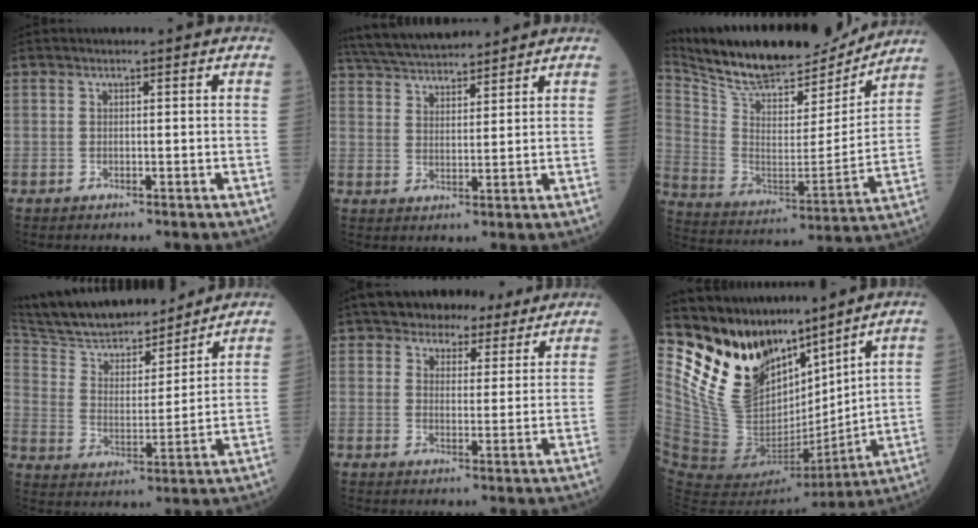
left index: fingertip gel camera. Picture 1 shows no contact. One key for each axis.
{"total": 11.6, "fx": 10.8, "fy": 1.8, "fz": 3.8, "tx": -0.076, "ty": 0.029, "tz": 0.189}
{"total": 23.6, "fx": 21.0, "fy": 6.0, "fz": 8.8, "tx": -0.167, "ty": -0.012, "tz": 0.332}
{"total": 18.7, "fx": 16.6, "fy": 4.1, "fz": 7.7, "tx": -0.132, "ty": 0.007, "tz": 0.279}
{"total": 8.8, "fx": 7.4, "fy": 4.1, "fz": 2.6, "tx": -0.024, "ty": 0.017, "tz": 0.097}
{"total": 16.6, "fx": 13.9, "fy": 6.3, "fz": 6.5, "tx": -0.117, "ty": -0.011, "tz": 0.276}